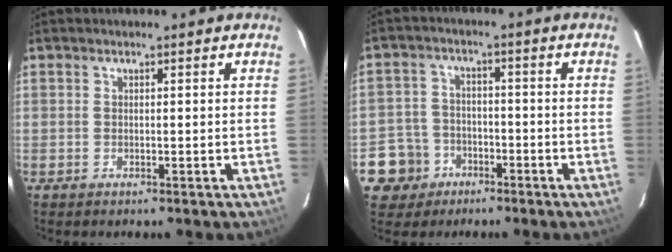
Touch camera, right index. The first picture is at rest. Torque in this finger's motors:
{"motor_torque": [-0.26, -0.16, -0.86, -0.21]}